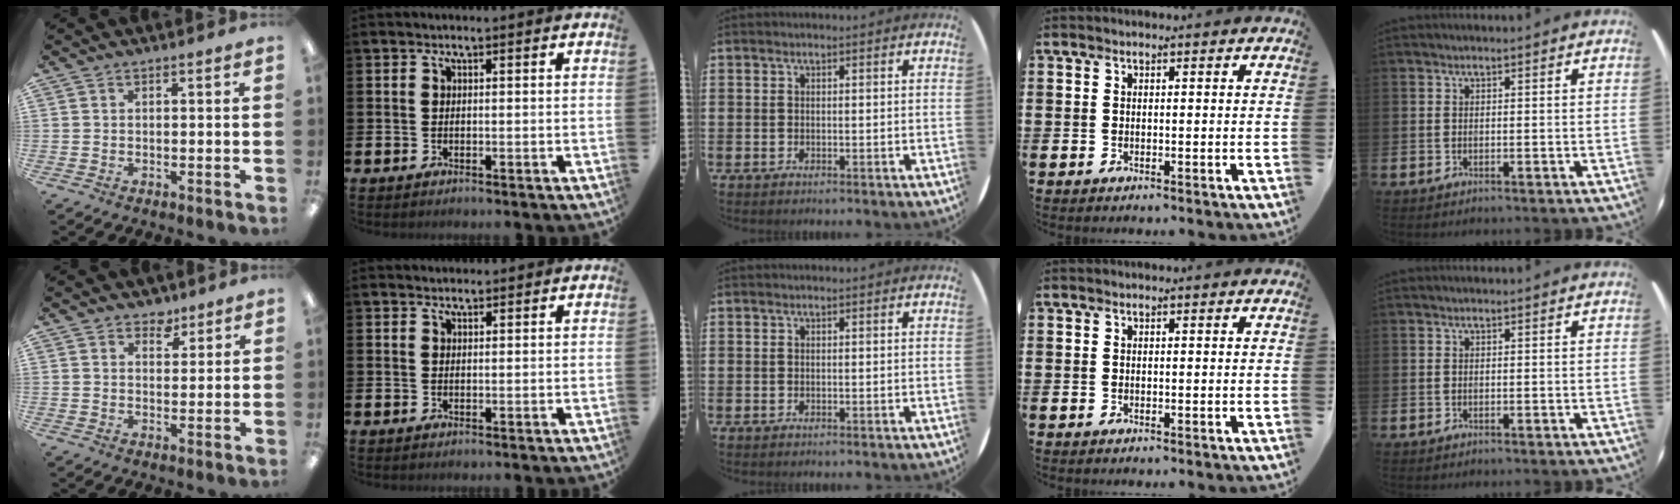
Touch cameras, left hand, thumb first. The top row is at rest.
{"thumb": {"total": 4.2, "force": [3.3, 2.5, 0.7], "torque": [0.000, -0.018, 0.056]}, "index": {"total": 1.2, "force": [1.1, 0.4, 0.0], "torque": [0.013, -0.002, 0.019]}}